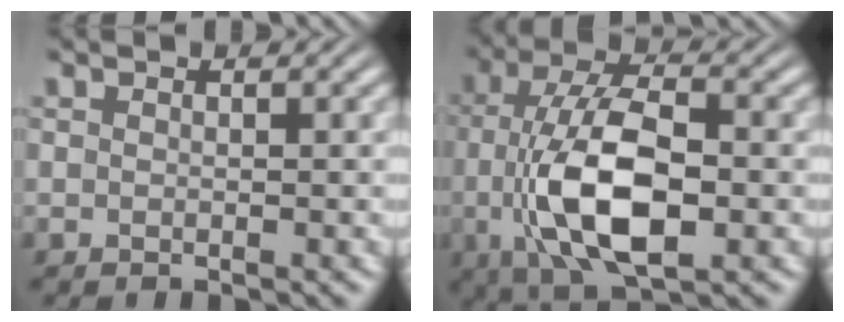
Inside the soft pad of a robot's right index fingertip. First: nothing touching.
{"total": 9.9, "force": [-0.5, 4.8, 8.7], "torque": [-0.168, -0.024, 0.003]}